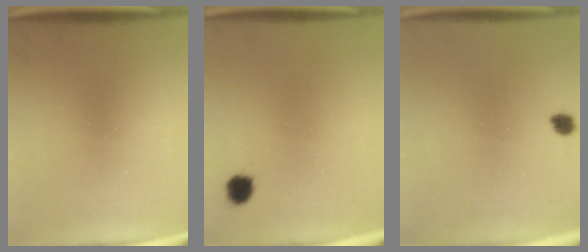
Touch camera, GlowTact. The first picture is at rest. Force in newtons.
{"total": 2.8}
{"total": 1.8}